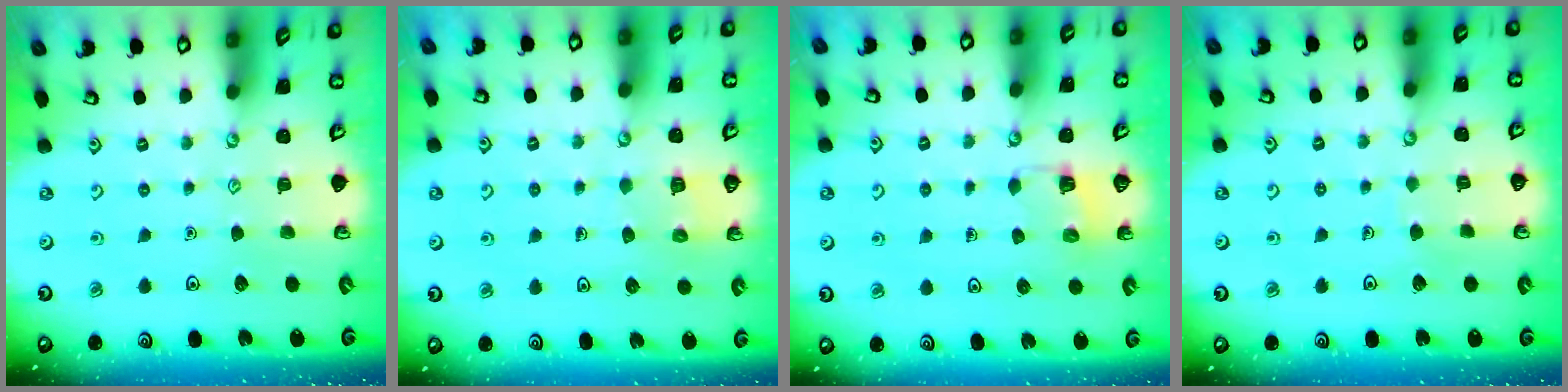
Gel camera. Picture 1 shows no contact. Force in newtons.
{"total": 5.2, "press": 5.2, "slide": 0.3}
{"total": 4.1, "press": 4.1, "slide": 0.2}
{"total": 1.8, "press": 1.8, "slide": 0.0}